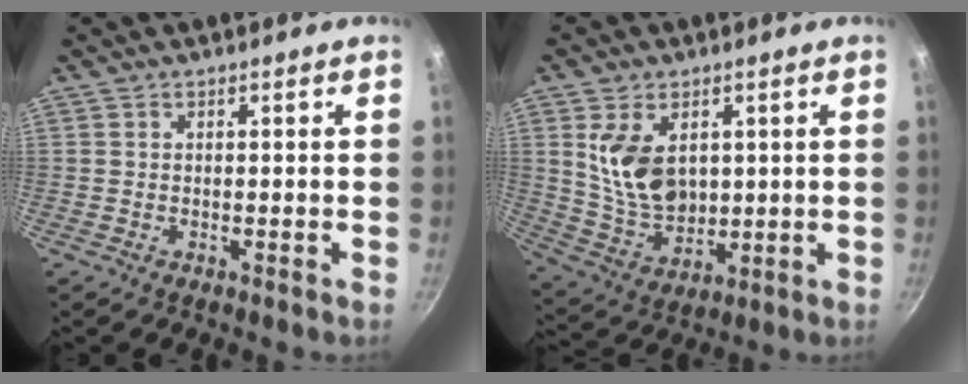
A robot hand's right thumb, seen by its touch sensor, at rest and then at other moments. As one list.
[{"total": 12.0, "force": [2.9, 7.9, 8.5], "torque": [-0.140, -0.028, 0.069]}]